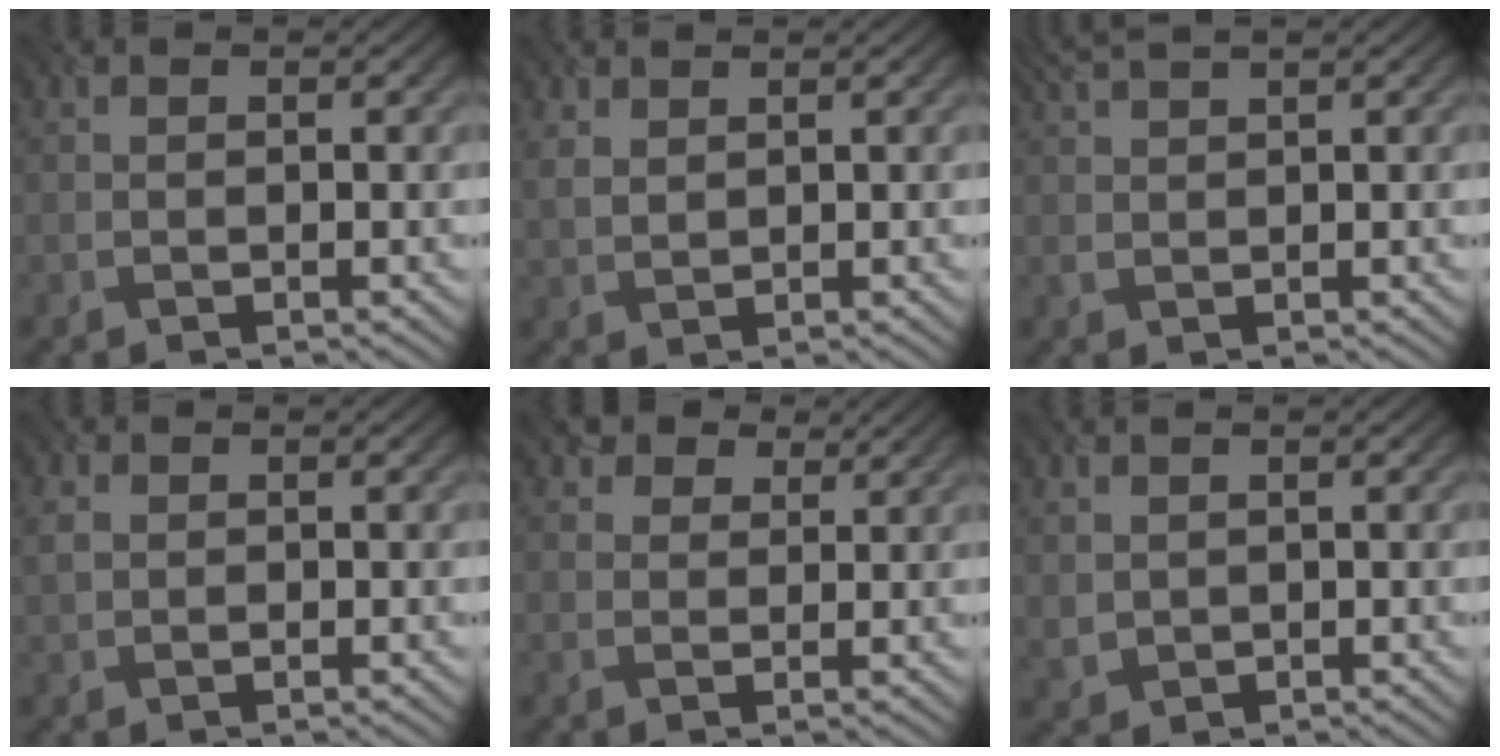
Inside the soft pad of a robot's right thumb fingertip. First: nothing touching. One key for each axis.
{"total": 2.0, "fx": 1.7, "fy": 0.8, "fz": 0.5, "tx": -0.028, "ty": -0.003, "tz": 0.035}
{"total": 2.8, "fx": 2.2, "fy": 0.5, "fz": 1.6, "tx": -0.053, "ty": 0.010, "tz": 0.047}
{"total": 1.4, "fx": 0.9, "fy": 1.0, "fz": 0.5, "tx": -0.025, "ty": 0.000, "tz": 0.015}
{"total": 3.8, "fx": 2.8, "fy": 2.4, "fz": 1.0, "tx": -0.028, "ty": -0.010, "tz": 0.048}
{"total": 1.5, "fx": 1.1, "fy": 1.0, "fz": 0.2, "tx": -0.019, "ty": -0.007, "tz": 0.024}